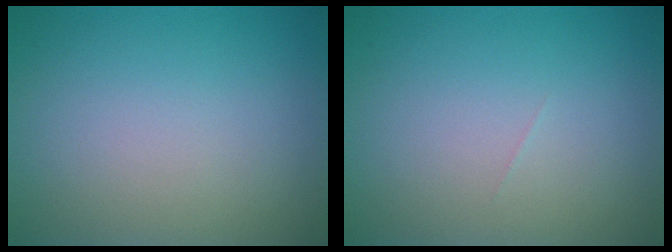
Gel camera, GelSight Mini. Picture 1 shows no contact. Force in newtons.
{"total": 0.0}